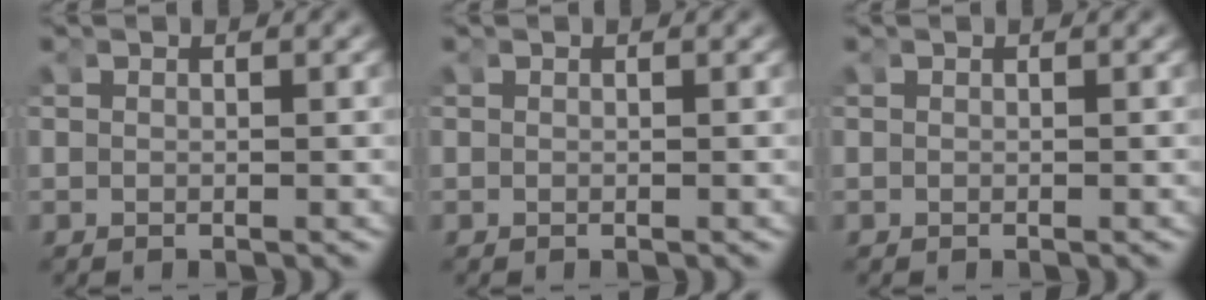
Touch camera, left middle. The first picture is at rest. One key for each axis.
{"total": 0.0}
{"total": 0.0}